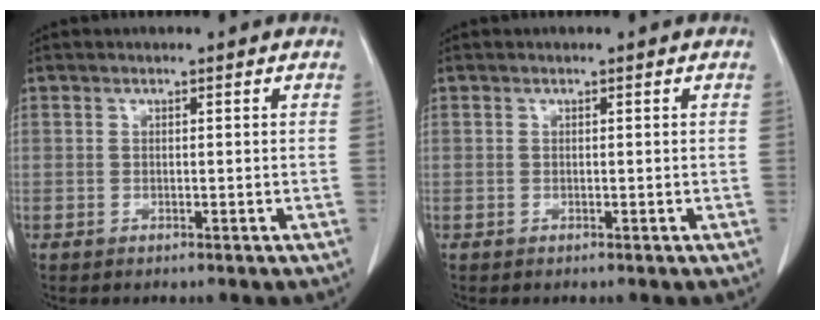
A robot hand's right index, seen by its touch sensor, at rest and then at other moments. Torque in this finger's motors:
{"motor_torque": [0.00, 0.00, 0.00, 0.00]}